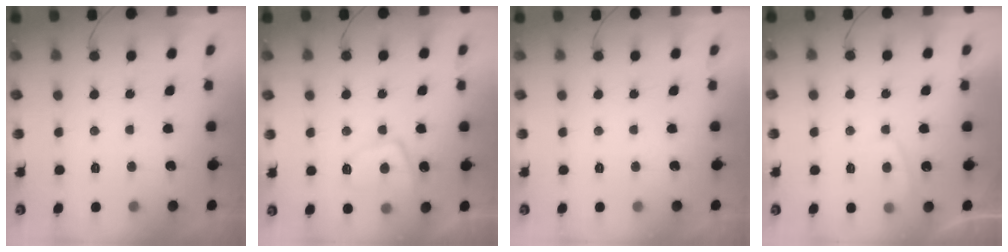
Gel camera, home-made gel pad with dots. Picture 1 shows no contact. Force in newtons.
{"total": 9.0, "press": 9.0, "slide": 1.2}
{"total": 0.0}
{"total": 1.8, "press": 1.7, "slide": 0.6}